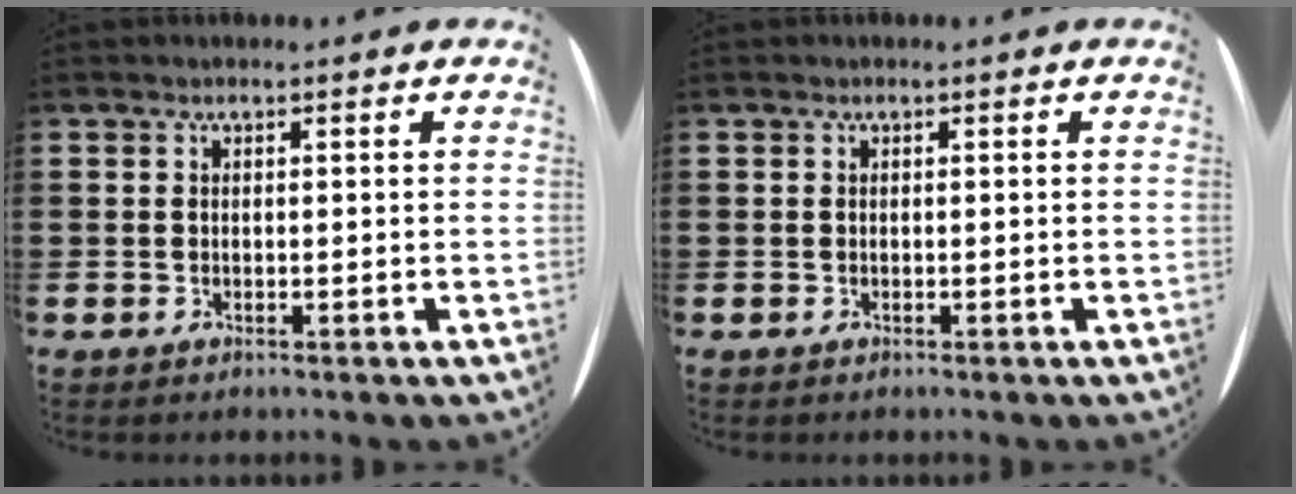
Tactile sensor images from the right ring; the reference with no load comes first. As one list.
[{"total": 0.0}]